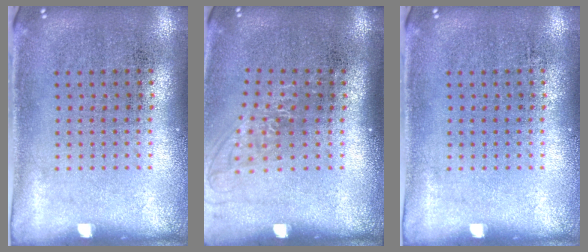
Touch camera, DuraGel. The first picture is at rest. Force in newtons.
{"total": 1.2, "press": 1.0, "slide": 0.7}
{"total": 0.0}